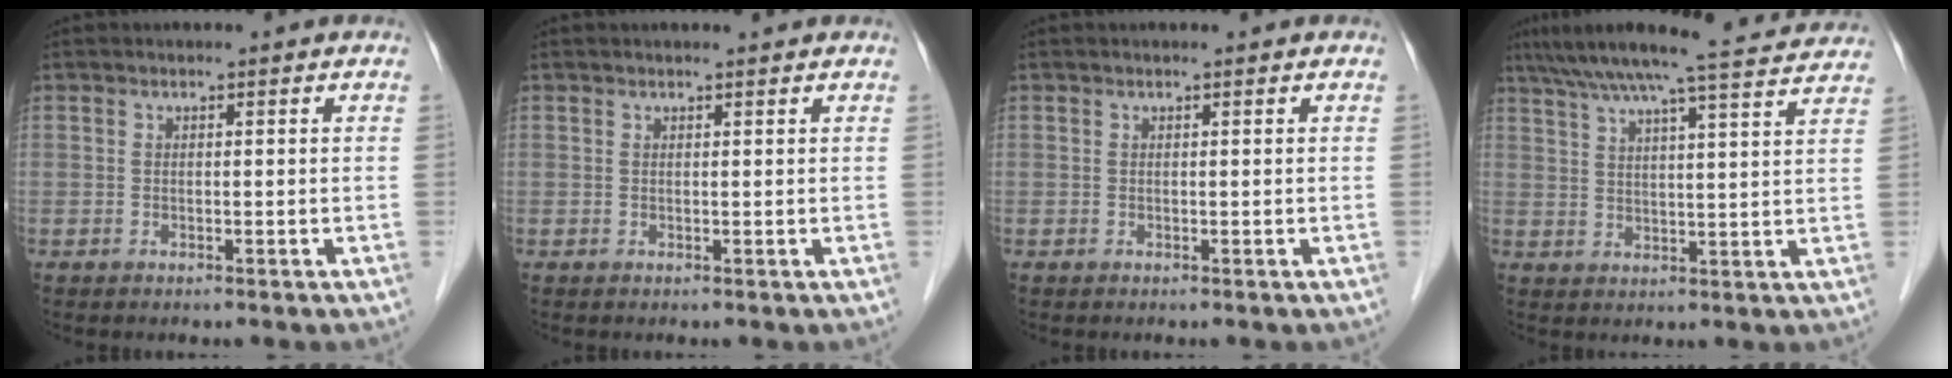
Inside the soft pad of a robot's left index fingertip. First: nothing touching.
{"total": 1.7, "force": [1.6, 0.0, 0.6], "torque": [-0.009, 0.010, 0.024]}
{"total": 0.5, "force": [0.5, 0.0, 0.2], "torque": [-0.007, 0.006, 0.008]}
{"total": 18.7, "force": [16.9, 0.3, 8.0], "torque": [-0.137, 0.018, 0.226]}